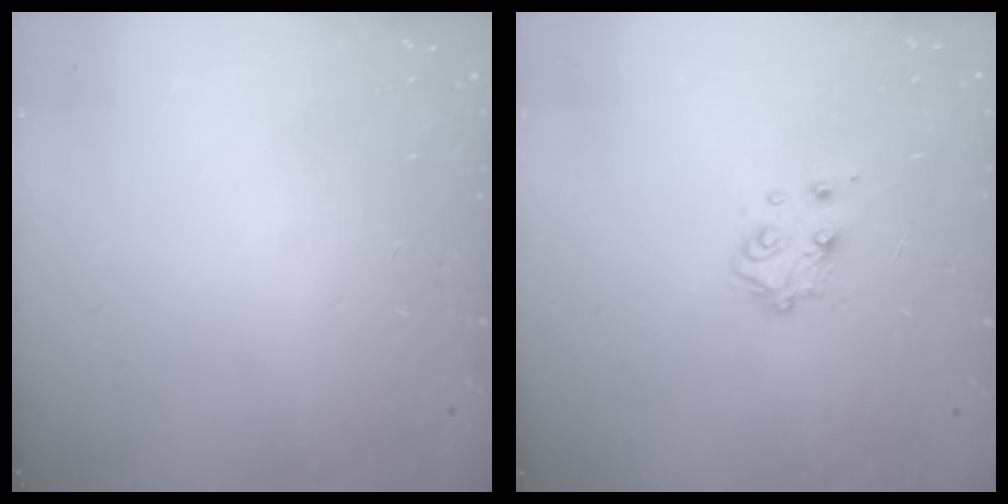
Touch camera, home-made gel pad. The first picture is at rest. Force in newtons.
{"total": 4.8, "press": 4.8, "slide": 0.4}